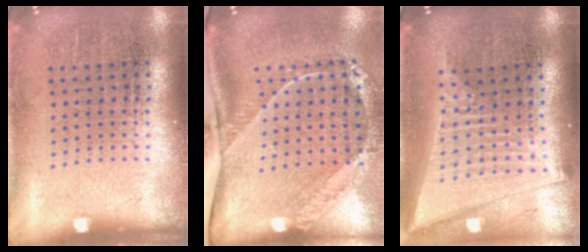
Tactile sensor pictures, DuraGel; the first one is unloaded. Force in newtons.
{"total": 2.7, "press": 1.8, "slide": 2.0}
{"total": 2.1, "press": 1.8, "slide": 1.2}